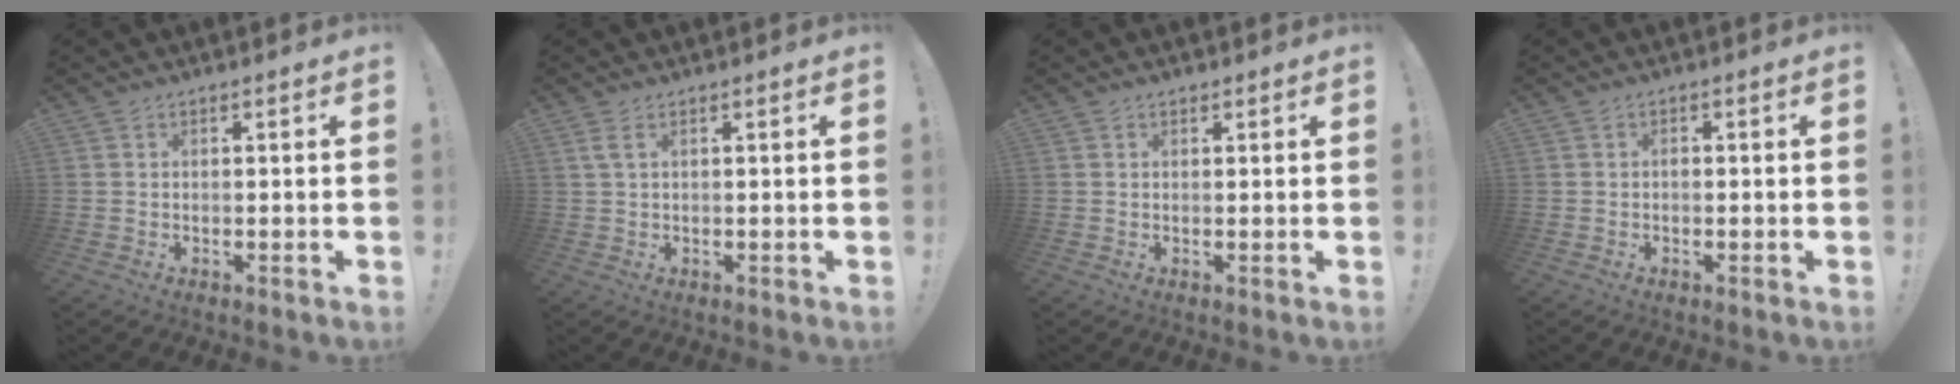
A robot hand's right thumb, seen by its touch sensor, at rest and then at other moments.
{"total": 2.1, "force": [1.0, 0.5, 1.7], "torque": [-0.036, 0.002, 0.017]}
{"total": 0.8, "force": [0.6, 0.5, 0.1], "torque": [-0.002, 0.000, 0.012]}
{"total": 0.8, "force": [-0.5, 0.4, 0.4], "torque": [-0.016, 0.005, -0.008]}